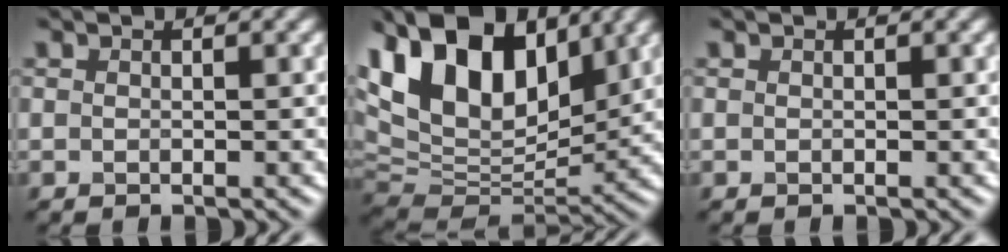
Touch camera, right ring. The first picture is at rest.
{"total": 16.1, "force": [7.5, 9.2, 10.9], "torque": [-0.221, 0.038, 0.129]}
{"total": 0.0}